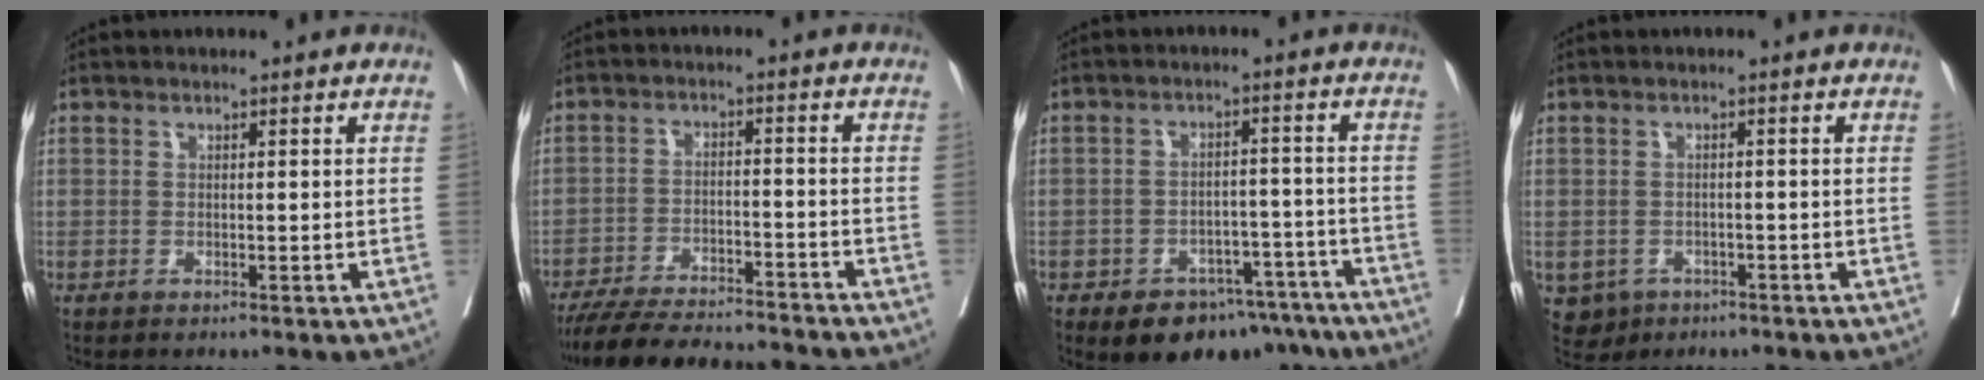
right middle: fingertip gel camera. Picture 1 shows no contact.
{"total": 15.5, "force": [-14.5, 0.8, 5.5], "torque": [-0.088, -0.012, -0.222]}
{"total": 10.9, "force": [-8.1, 6.1, 3.9], "torque": [-0.025, 0.029, -0.108]}
{"total": 3.8, "force": [-2.0, 3.2, 0.7], "torque": [-0.007, 0.004, -0.025]}